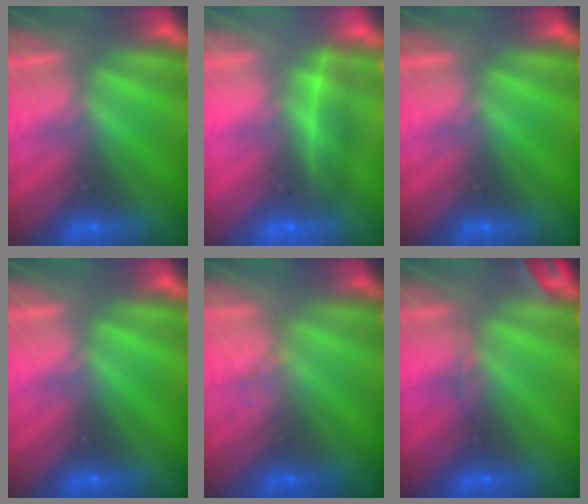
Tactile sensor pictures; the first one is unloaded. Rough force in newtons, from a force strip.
{"total": 2.0}
{"total": 0.0}
{"total": 0.0}
{"total": 2.3}
{"total": 2.8}